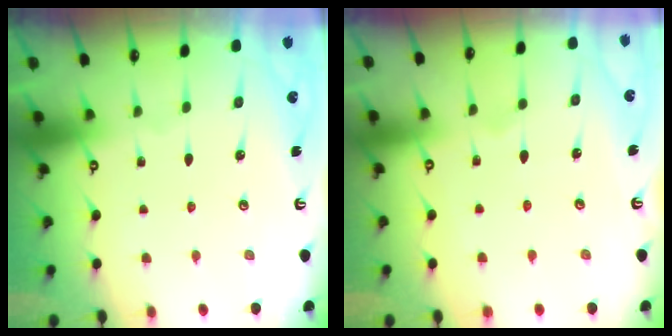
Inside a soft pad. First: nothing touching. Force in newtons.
{"total": 6.5, "press": 6.5, "slide": 0.2}